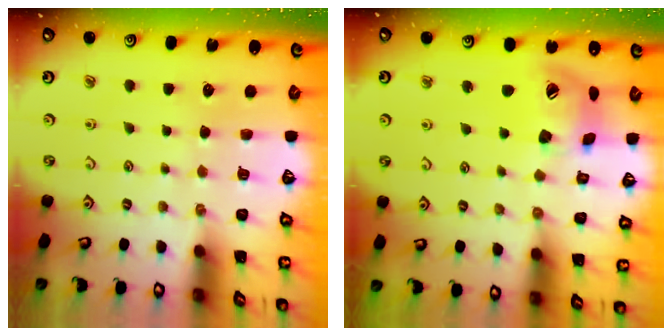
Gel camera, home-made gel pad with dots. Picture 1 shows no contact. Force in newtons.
{"total": 16.3, "press": 16.2, "slide": 2.2}